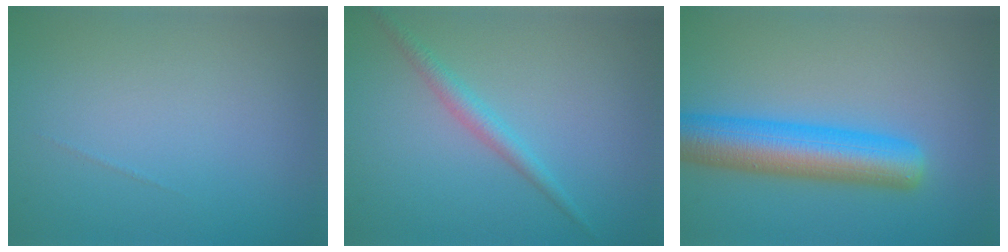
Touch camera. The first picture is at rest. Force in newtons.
{"total": 1.8, "press": 1.8, "slide": 0.0}
{"total": 7.6, "press": 7.6, "slide": 0.2}